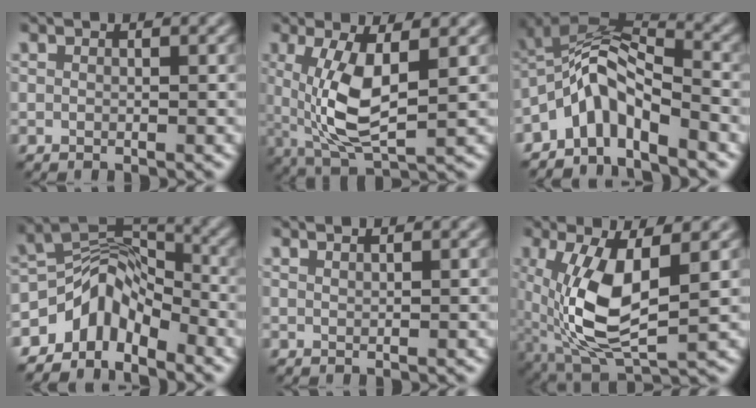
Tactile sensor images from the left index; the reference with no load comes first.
{"total": 7.2, "force": [0.6, 2.6, 6.6], "torque": [-0.148, -0.014, 0.018]}
{"total": 6.1, "force": [-3.6, 2.5, 4.2], "torque": [-0.065, 0.011, -0.080]}
{"total": 6.1, "force": [-4.1, 3.3, 3.1], "torque": [-0.025, 0.006, -0.087]}
{"total": 1.0, "force": [0.9, 0.2, 0.4], "torque": [0.003, -0.003, 0.008]}
{"total": 10.0, "force": [0.6, 4.3, 9.0], "torque": [-0.199, -0.016, 0.017]}